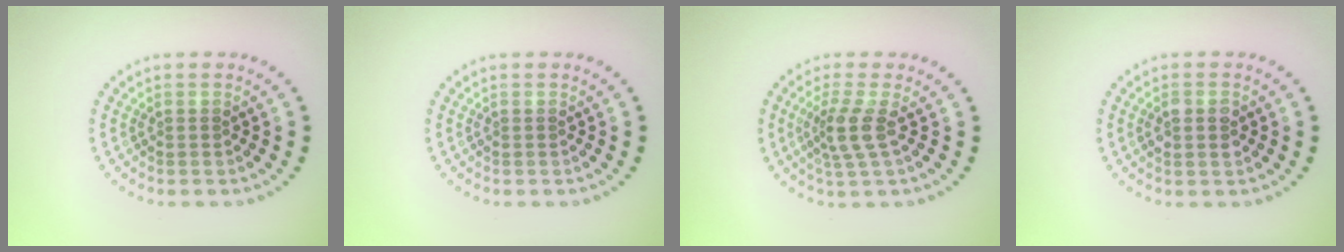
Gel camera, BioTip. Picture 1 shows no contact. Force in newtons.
{"total": 0.0}
{"total": 2.7, "press": 2.0, "slide": 1.7}
{"total": 1.6, "press": 1.6, "slide": 0.2}